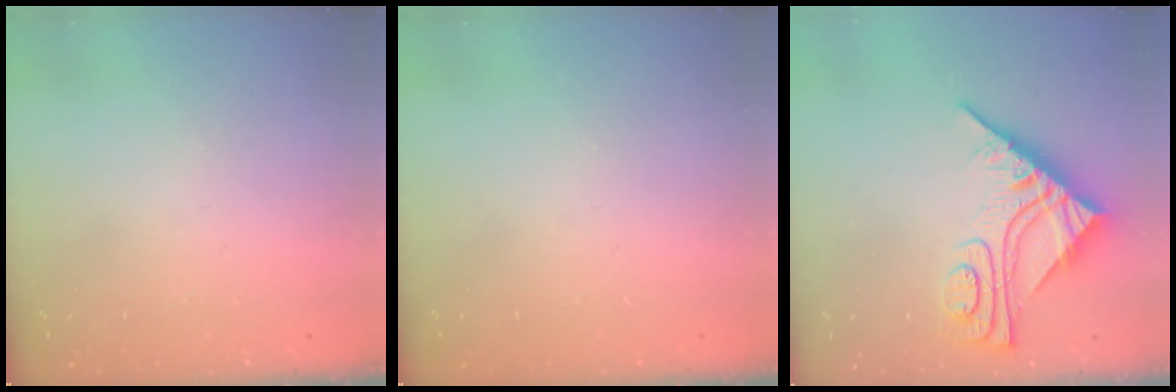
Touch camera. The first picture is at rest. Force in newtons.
{"total": 0.0}
{"total": 10.6, "press": 10.5, "slide": 1.0}